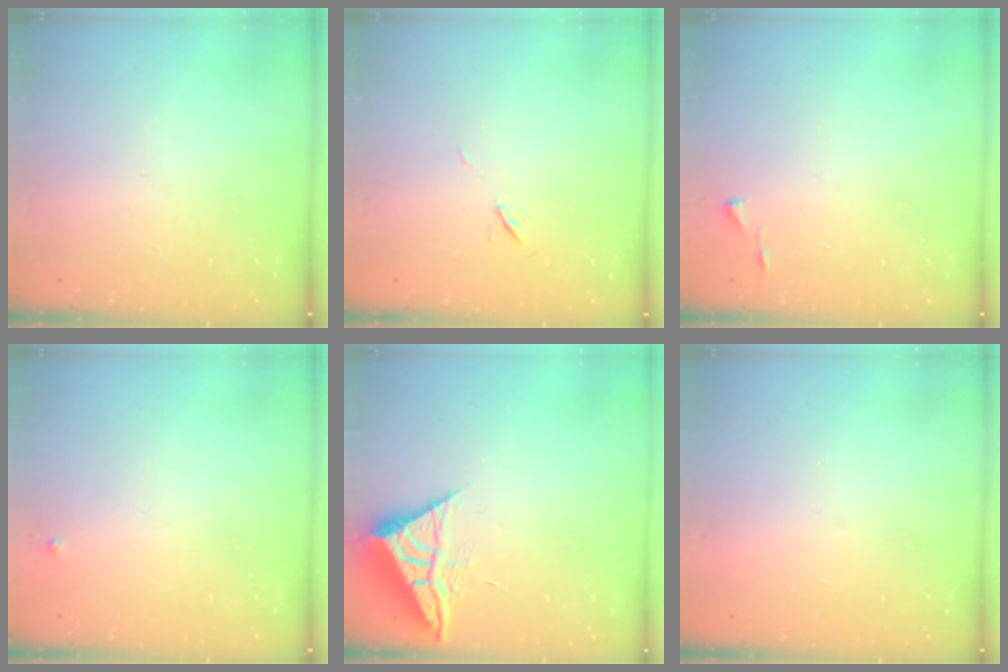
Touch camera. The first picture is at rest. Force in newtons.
{"total": 6.4, "press": 5.8, "slide": 2.5}
{"total": 3.1, "press": 3.1, "slide": 0.3}
{"total": 2.7, "press": 2.7, "slide": 0.3}
{"total": 6.4, "press": 6.4, "slide": 0.2}
{"total": 1.6, "press": 1.6, "slide": 0.1}